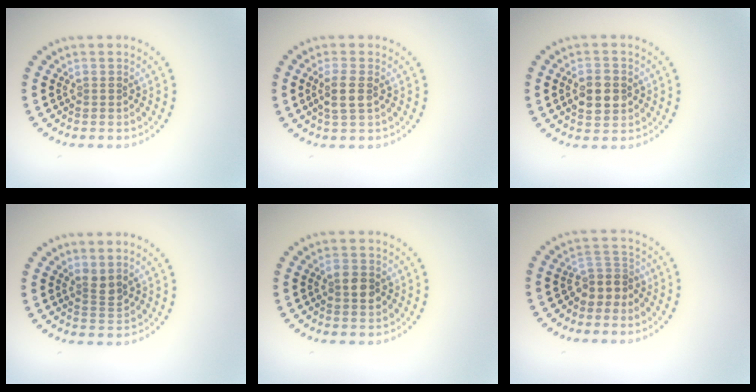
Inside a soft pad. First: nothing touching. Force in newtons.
{"total": 2.4, "press": 2.1, "slide": 1.2}
{"total": 3.5, "press": 3.5, "slide": 0.2}
{"total": 1.5, "press": 1.2, "slide": 1.0}
{"total": 2.2, "press": 2.2, "slide": 0.2}
{"total": 2.5, "press": 1.9, "slide": 1.6}